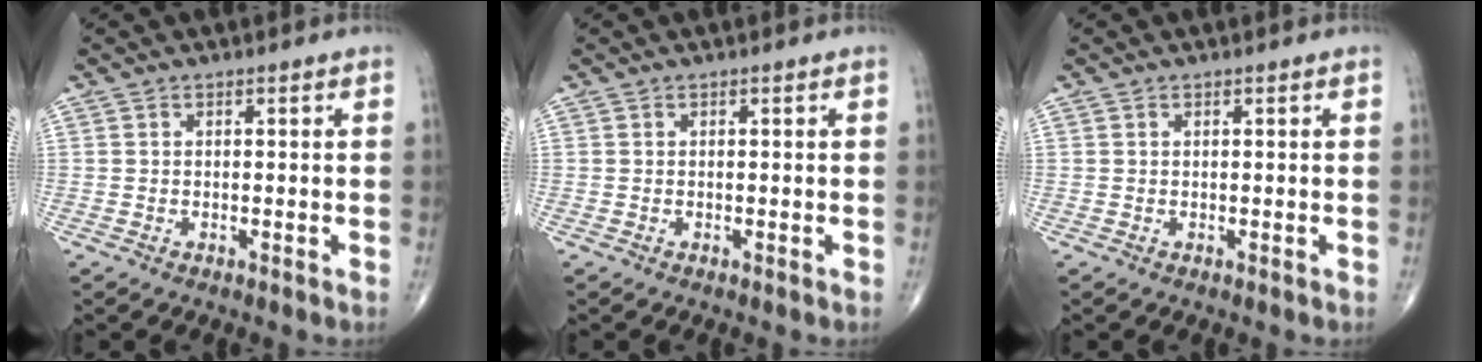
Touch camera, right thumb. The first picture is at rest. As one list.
[{"total": 0.0}, {"total": 0.0}]